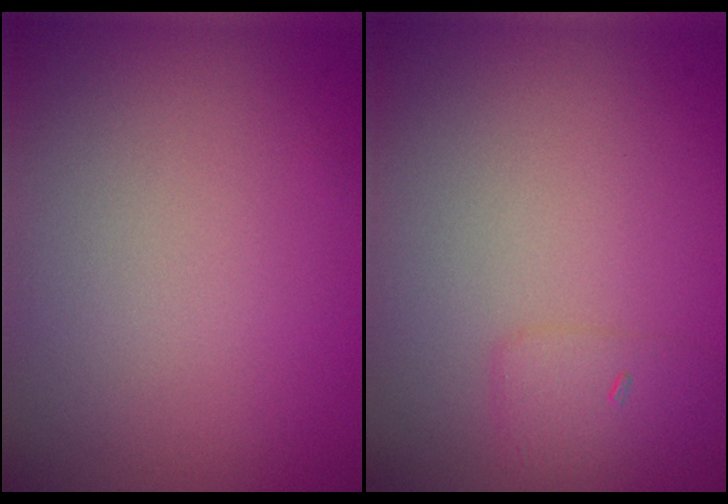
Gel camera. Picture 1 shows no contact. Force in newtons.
{"total": 1.6, "press": 1.6, "slide": 0.0}